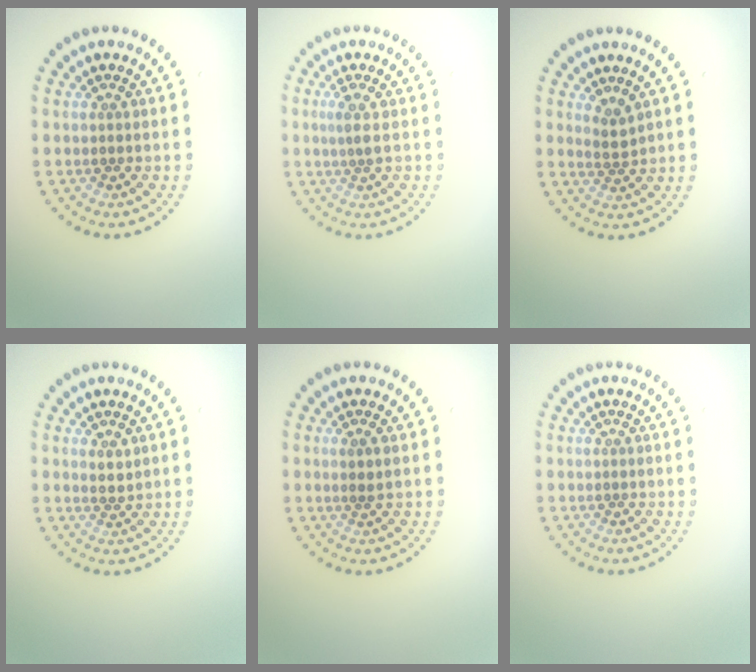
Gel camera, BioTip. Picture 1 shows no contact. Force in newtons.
{"total": 1.5, "press": 1.1, "slide": 1.1}
{"total": 1.4, "press": 1.0, "slide": 0.9}
{"total": 1.2, "press": 1.0, "slide": 0.6}
{"total": 0.9, "press": 0.6, "slide": 0.6}
{"total": 0.0}